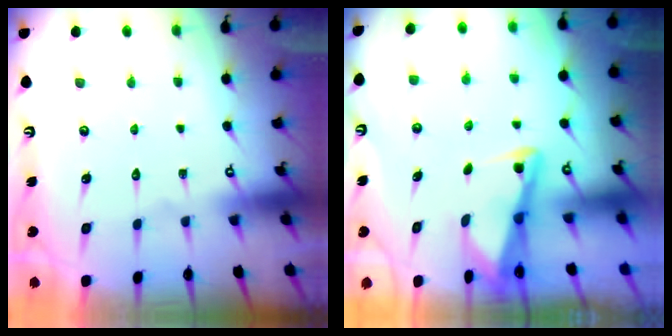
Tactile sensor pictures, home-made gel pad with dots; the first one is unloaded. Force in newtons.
{"total": 2.9, "press": 2.8, "slide": 0.4}